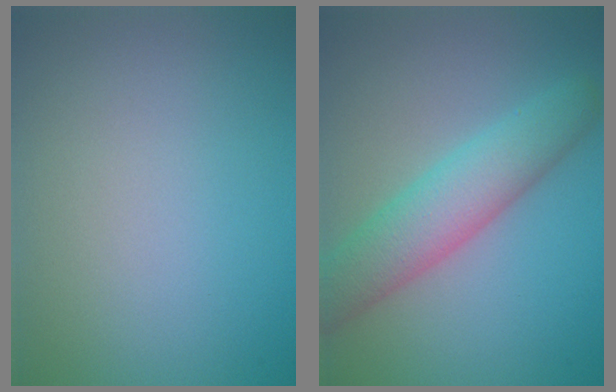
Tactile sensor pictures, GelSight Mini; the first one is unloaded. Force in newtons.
{"total": 5.6, "press": 5.6, "slide": 0.2}